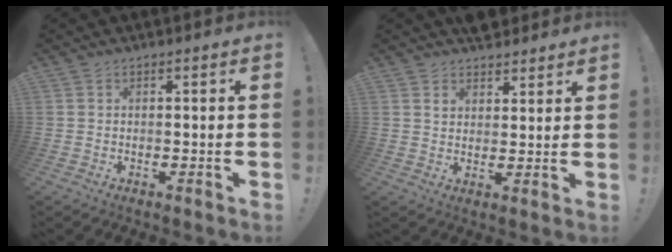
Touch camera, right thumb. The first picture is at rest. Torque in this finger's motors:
{"motor_torque": [-0.02, 0.05, 0.17, 0.06, 0.03]}